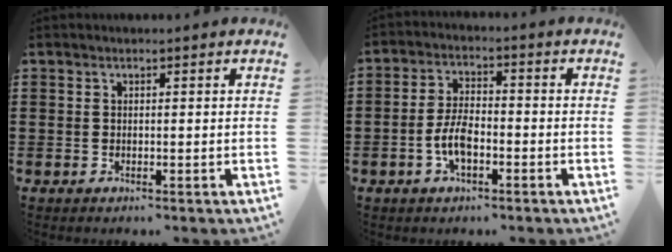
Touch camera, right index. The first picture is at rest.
{"total": 5.8, "force": [-1.9, 2.8, 4.7], "torque": [-0.115, -0.001, -0.044]}